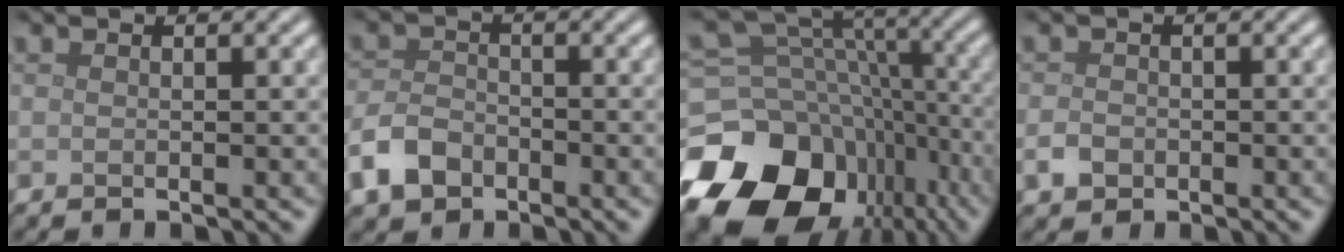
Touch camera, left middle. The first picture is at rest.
{"total": 3.6, "force": [-2.1, 2.3, 1.7], "torque": [-0.033, -0.001, -0.050]}
{"total": 19.4, "force": [-9.1, 14.9, 8.4], "torque": [-0.177, -0.031, -0.122]}
{"total": 1.4, "force": [-0.6, 1.1, 0.6], "torque": [-0.010, -0.002, -0.015]}